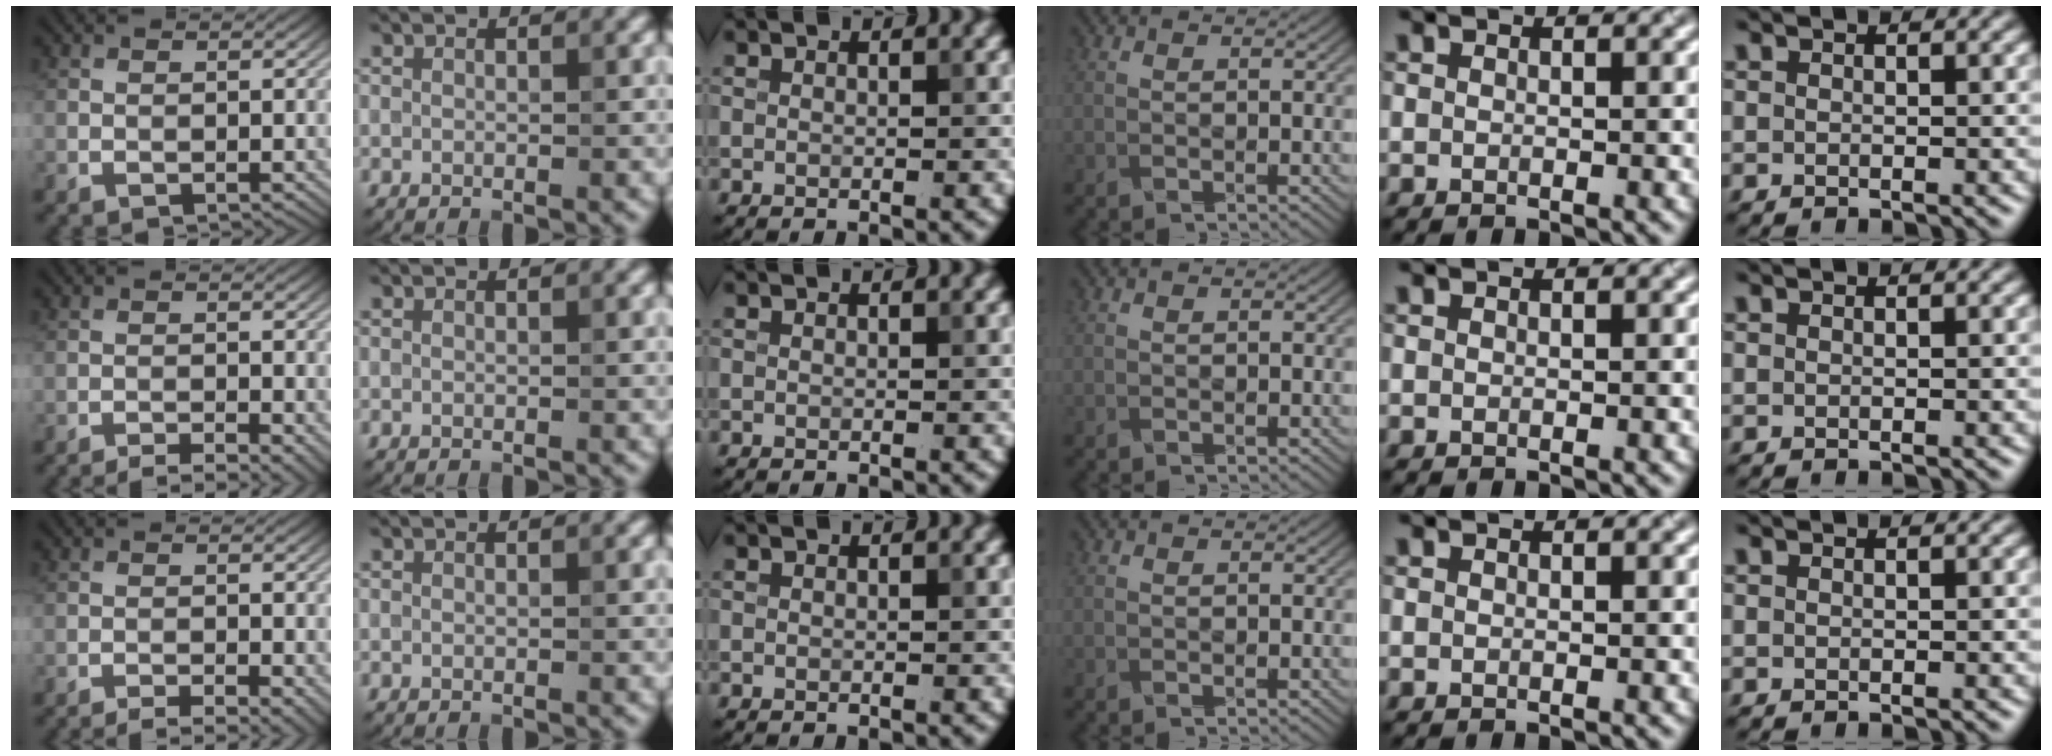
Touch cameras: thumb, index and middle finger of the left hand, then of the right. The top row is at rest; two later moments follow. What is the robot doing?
{"motion": "pour", "object": "sugar"}